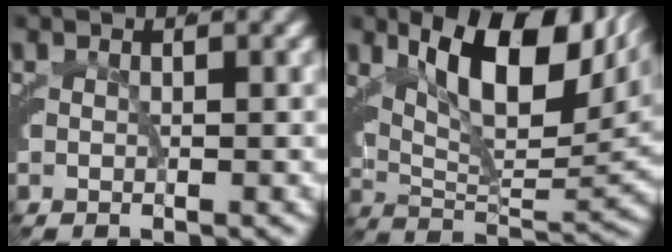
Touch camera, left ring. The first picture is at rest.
{"total": 10.8, "force": [5.8, 3.8, 8.3], "torque": [-0.120, 0.016, 0.086]}